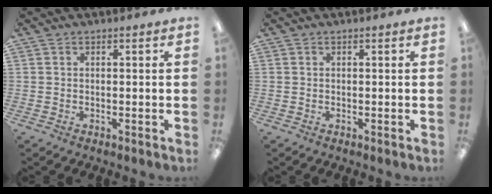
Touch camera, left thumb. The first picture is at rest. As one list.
[{"total": 0.0}]